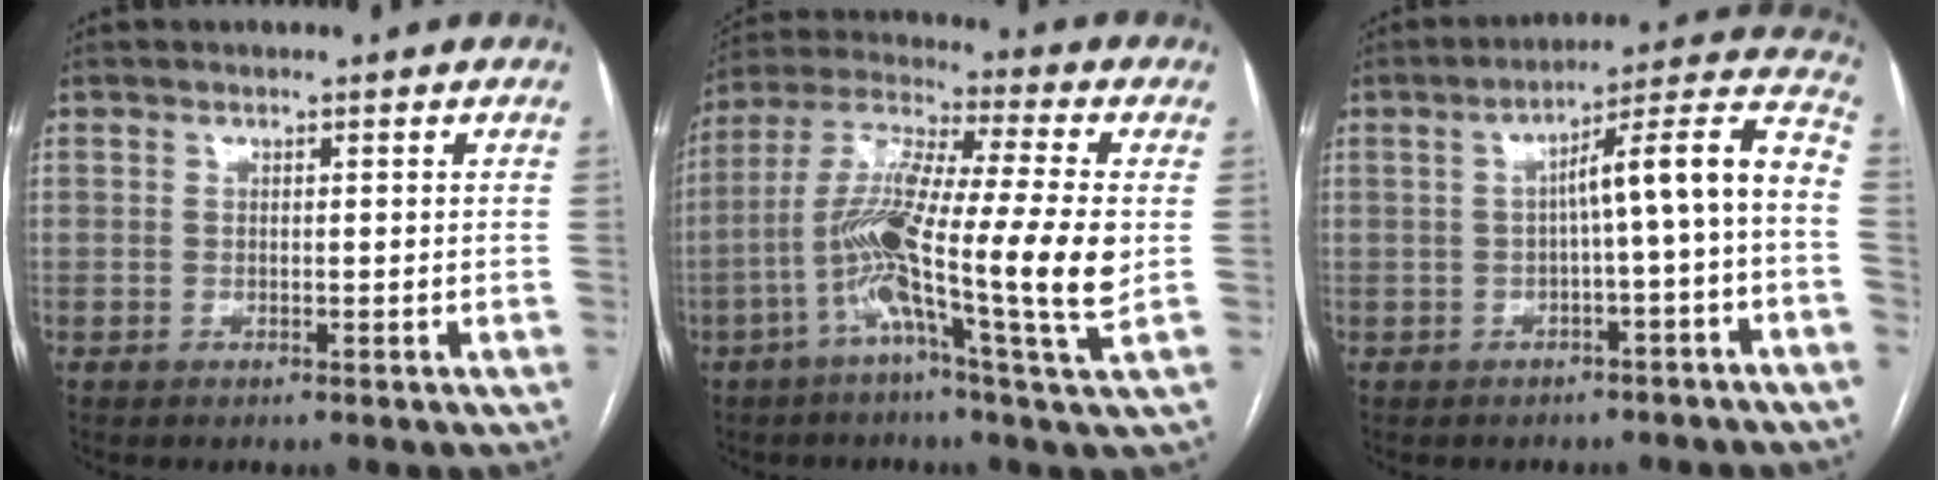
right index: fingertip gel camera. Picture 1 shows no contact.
{"total": 16.8, "force": [-2.9, -0.2, 16.6], "torque": [-0.321, -0.001, -0.067]}
{"total": 11.4, "force": [-1.6, 0.0, 11.3], "torque": [-0.150, 0.040, -0.024]}